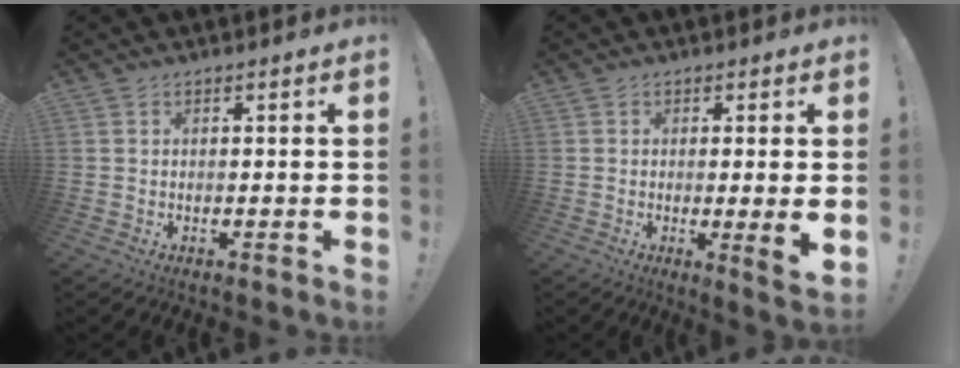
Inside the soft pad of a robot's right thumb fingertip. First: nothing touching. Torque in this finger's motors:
{"motor_torque": [-0.08, -0.16, -0.14, -0.06, 0.15]}